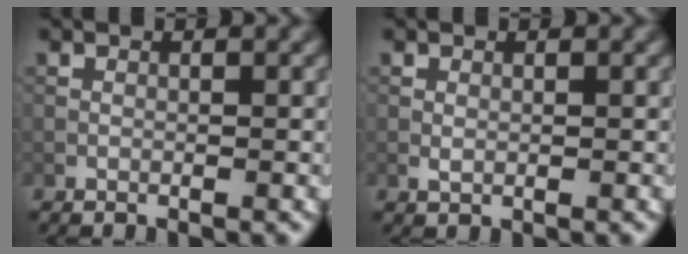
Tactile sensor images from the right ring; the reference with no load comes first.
{"total": 0.9, "force": [0.5, 0.4, 0.6], "torque": [-0.014, 0.002, 0.009]}